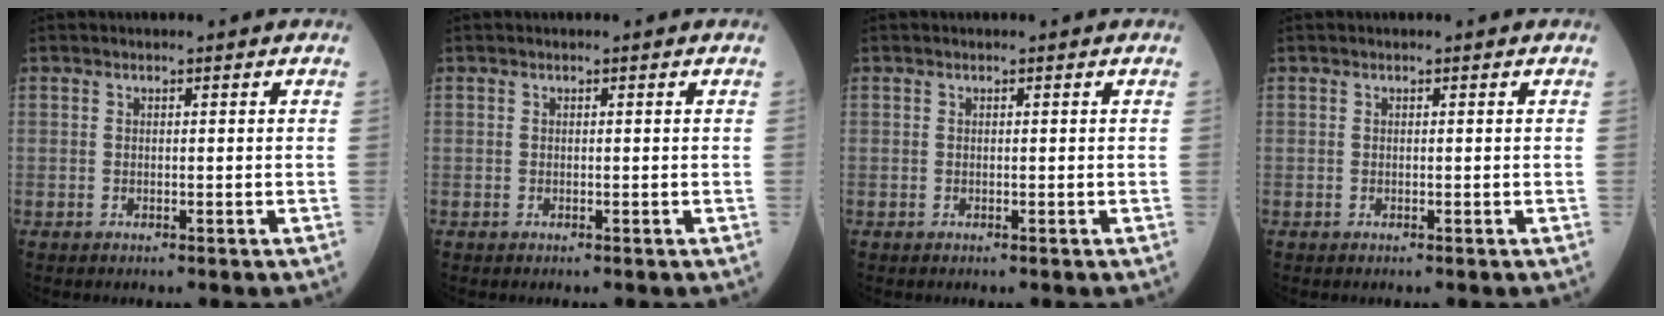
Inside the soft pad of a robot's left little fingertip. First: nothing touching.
{"total": 0.0}
{"total": 0.0}
{"total": 0.0}